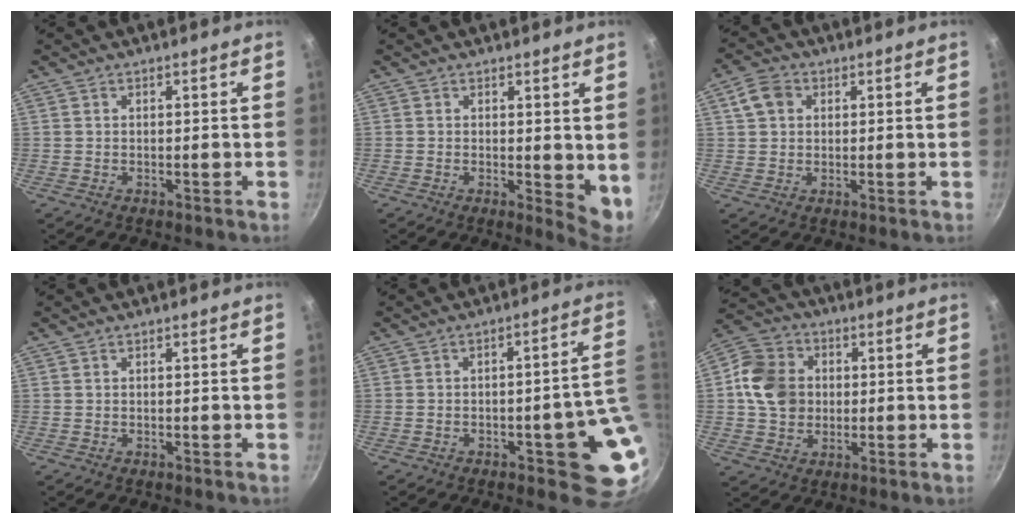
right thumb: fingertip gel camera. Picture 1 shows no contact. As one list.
[{"total": 5.0, "force": [1.1, 2.0, 4.4], "torque": [-0.056, -0.013, 0.015]}, {"total": 5.2, "force": [1.6, 4.1, 2.7], "torque": [-0.037, 0.007, 0.022]}, {"total": 0.0}, {"total": 12.3, "force": [-2.1, 4.2, 11.4], "torque": [-0.089, 0.018, -0.024]}, {"total": 11.7, "force": [0.9, 9.9, 6.1], "torque": [-0.088, 0.011, 0.004]}]